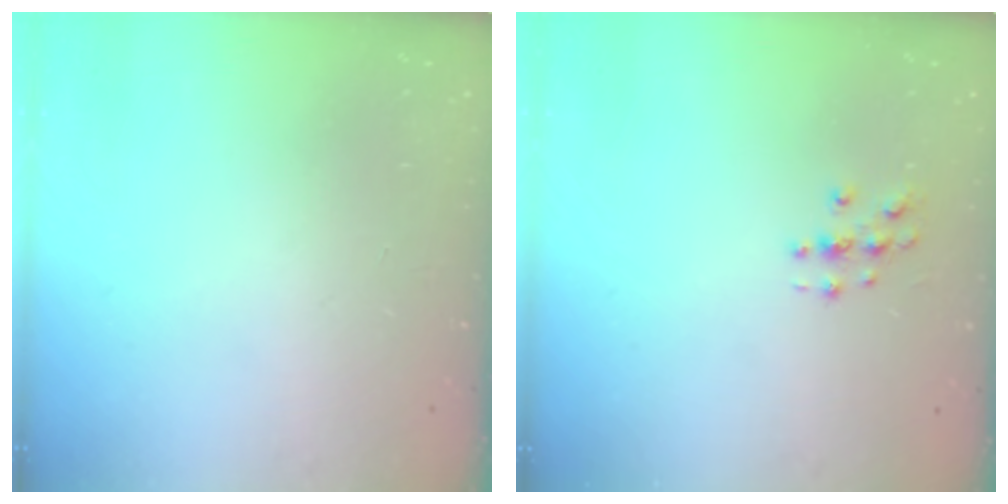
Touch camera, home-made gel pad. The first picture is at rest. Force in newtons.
{"total": 2.8, "press": 2.8, "slide": 0.3}